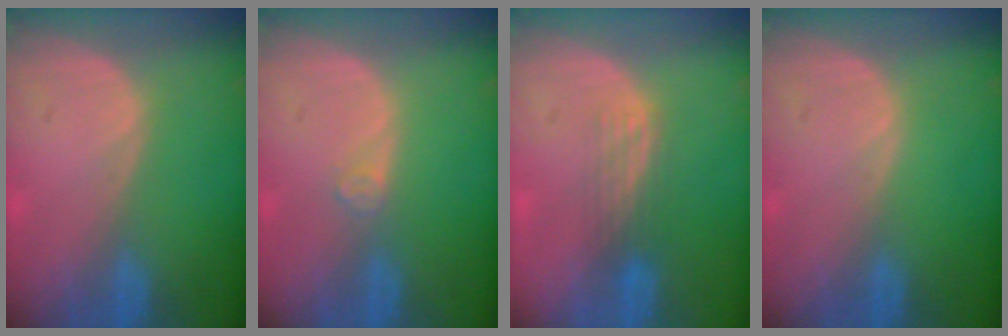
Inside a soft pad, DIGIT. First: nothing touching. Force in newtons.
{"total": 1.2, "press": 1.2, "slide": 0.3}
{"total": 3.1, "press": 2.8, "slide": 1.4}
{"total": 0.0}